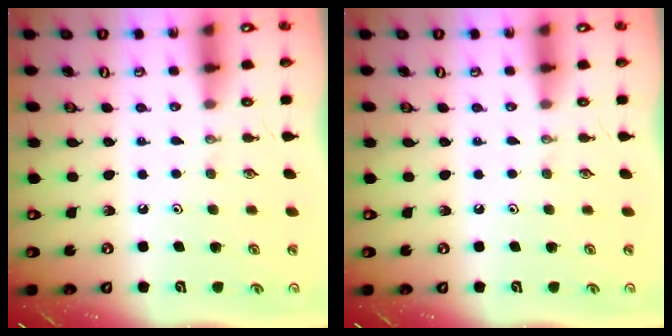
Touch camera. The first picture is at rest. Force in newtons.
{"total": 0.0}